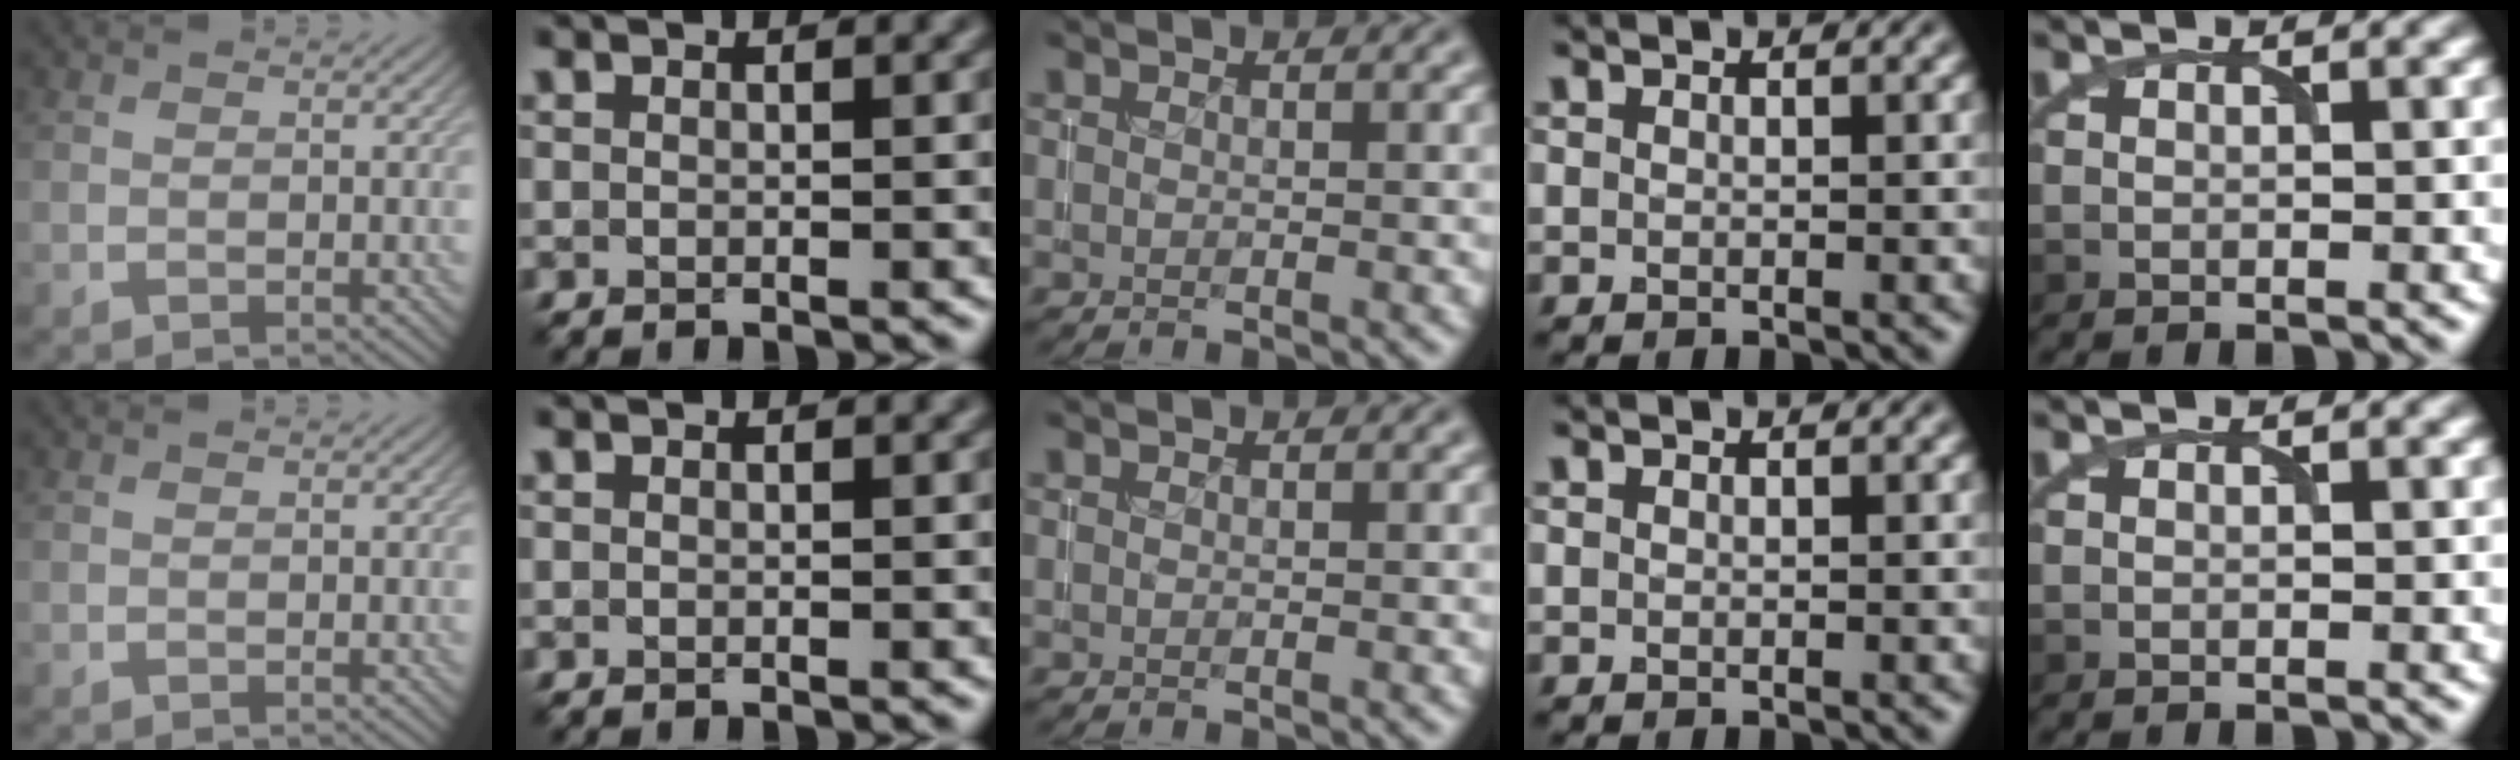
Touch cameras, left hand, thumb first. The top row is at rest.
{}